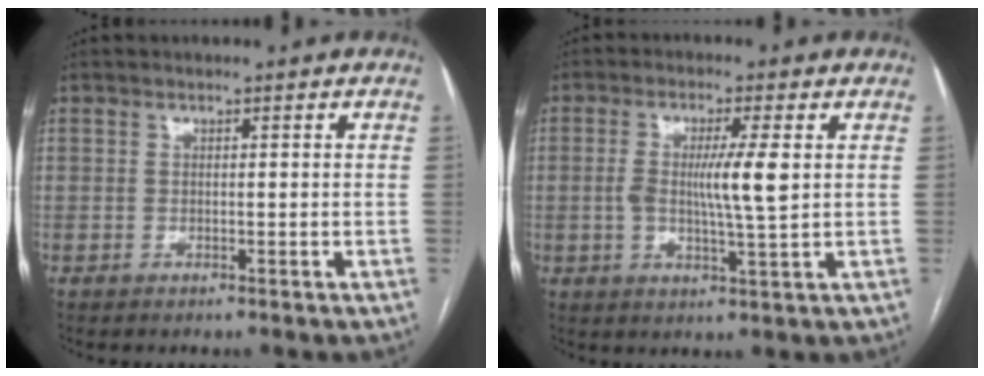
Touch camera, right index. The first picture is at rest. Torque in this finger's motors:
{"motor_torque": [0.15, 0.17, 0.04, 0.01]}